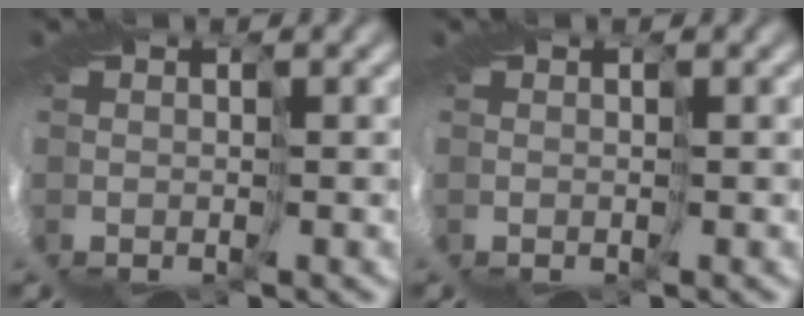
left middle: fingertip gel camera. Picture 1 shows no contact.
{"total": 0.0}